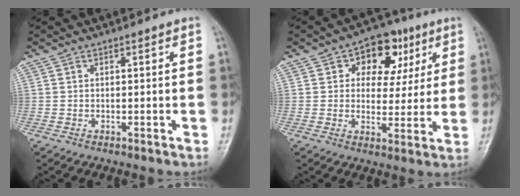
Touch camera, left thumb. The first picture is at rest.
{"total": 11.3, "force": [4.5, 8.0, 6.6], "torque": [-0.041, -0.002, 0.061]}